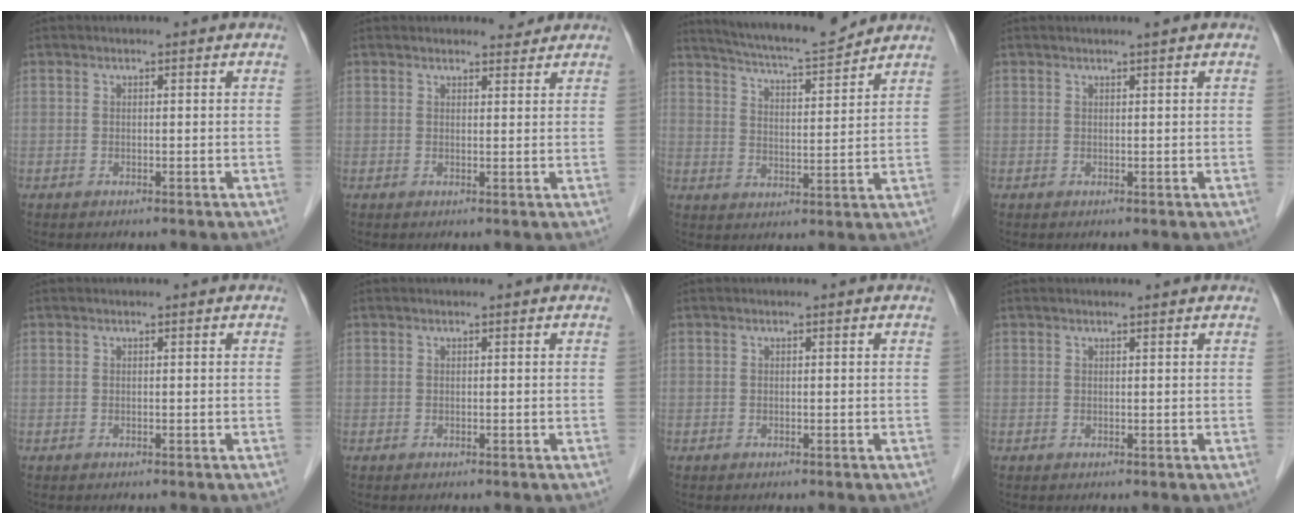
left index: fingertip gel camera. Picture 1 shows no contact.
{"total": 2.2, "force": [2.1, 0.6, 0.0], "torque": [-0.003, -0.002, 0.026]}
{"total": 11.5, "force": [10.7, 0.4, 4.0], "torque": [-0.074, 0.003, 0.170]}
{"total": 0.6, "force": [0.5, -0.2, 0.4], "torque": [-0.015, -0.004, 0.013]}
{"total": 0.0}
{"total": 0.0}
{"total": 0.0}
{"total": 1.2, "force": [1.2, 0.0, 0.4], "torque": [-0.011, 0.009, 0.018]}